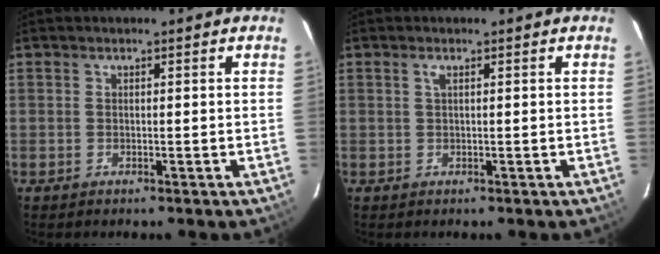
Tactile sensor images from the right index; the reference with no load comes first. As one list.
[{"total": 0.8, "force": [0.3, 0.0, 0.7], "torque": [-0.015, 0.003, 0.005]}]